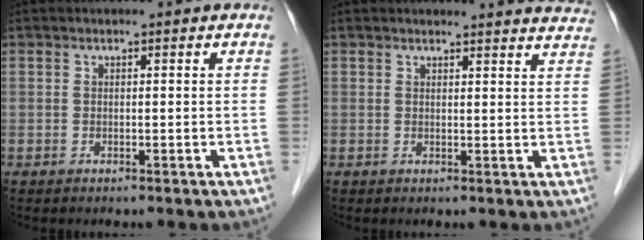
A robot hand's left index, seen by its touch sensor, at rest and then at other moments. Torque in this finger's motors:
{"motor_torque": [0.25, -0.28, -0.05, -0.01]}